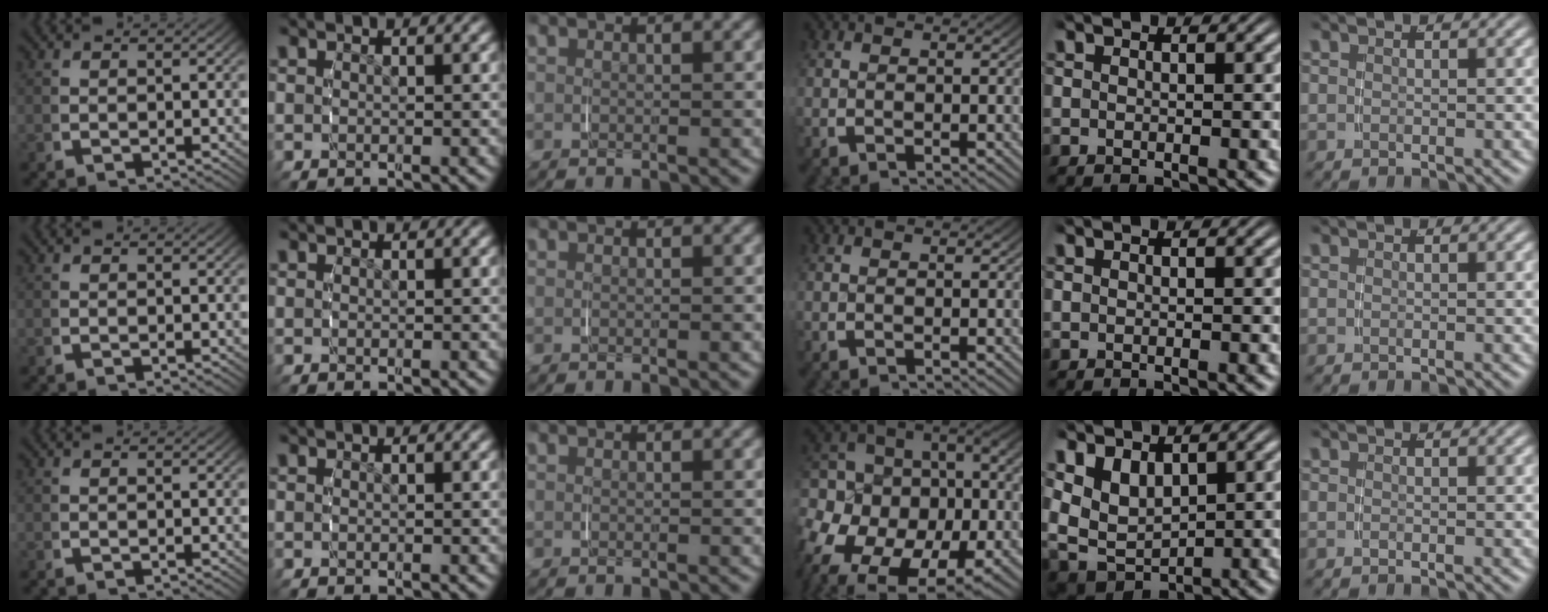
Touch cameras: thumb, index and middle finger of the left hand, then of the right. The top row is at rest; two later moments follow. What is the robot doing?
{"motion": "grasp_and_lifting", "object": "jacket"}